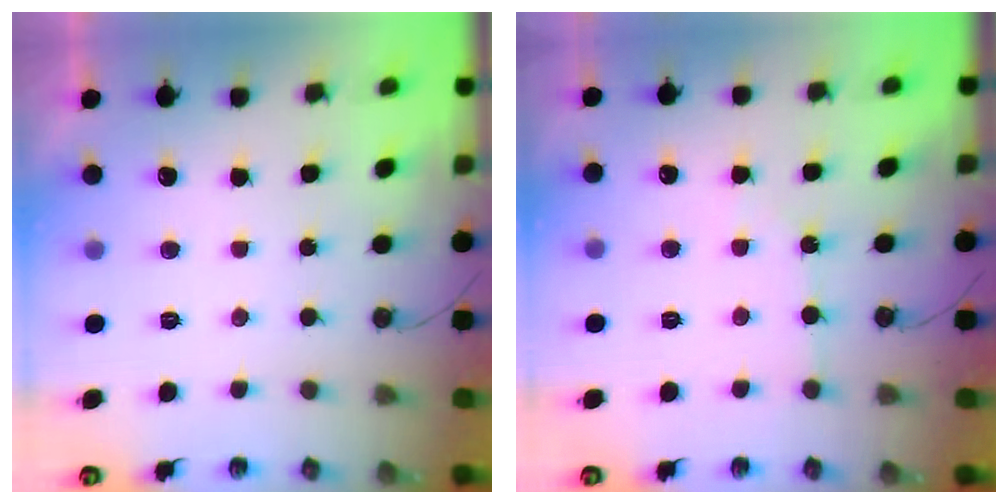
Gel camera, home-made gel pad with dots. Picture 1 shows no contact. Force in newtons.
{"total": 2.9, "press": 2.8, "slide": 0.4}